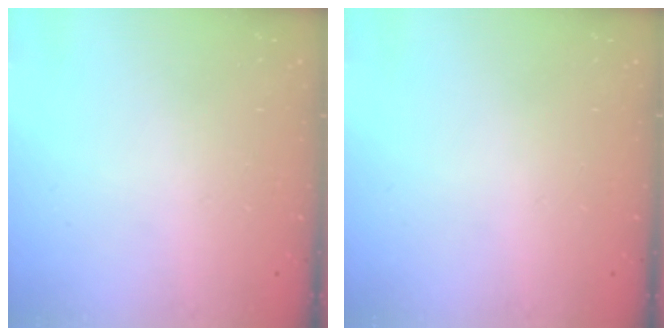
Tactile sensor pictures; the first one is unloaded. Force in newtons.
{"total": 0.0}